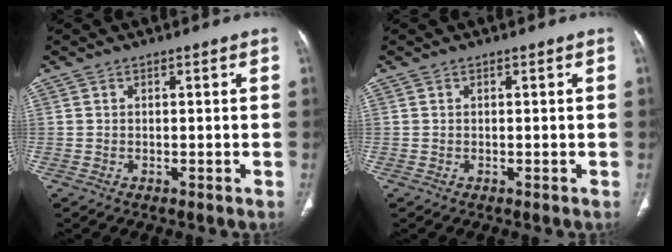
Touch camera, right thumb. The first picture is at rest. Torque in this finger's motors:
{"motor_torque": [-0.24, 0.24, -0.08, -0.08, 0.00]}